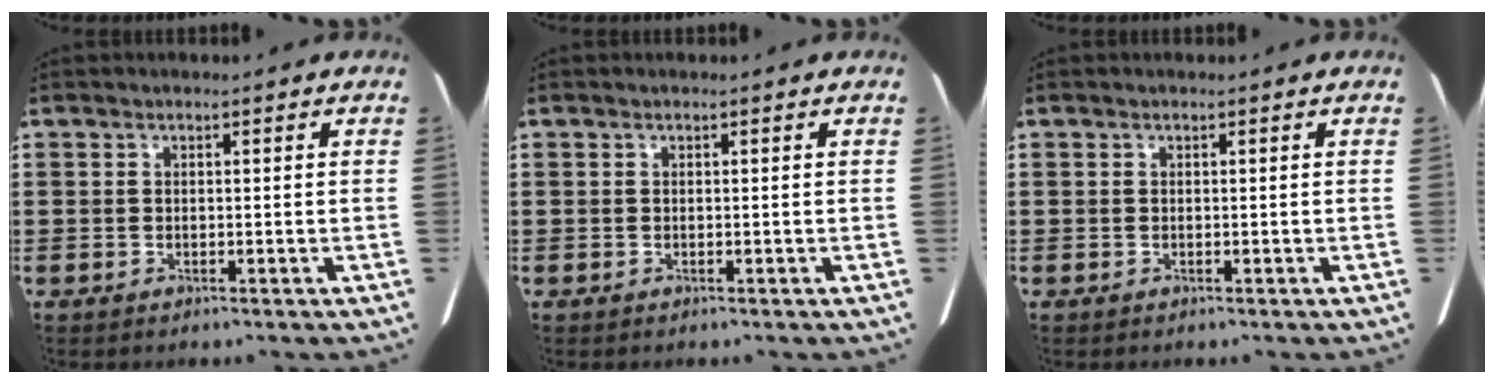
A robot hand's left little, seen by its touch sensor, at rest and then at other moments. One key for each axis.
{"total": 0.0}
{"total": 0.0}